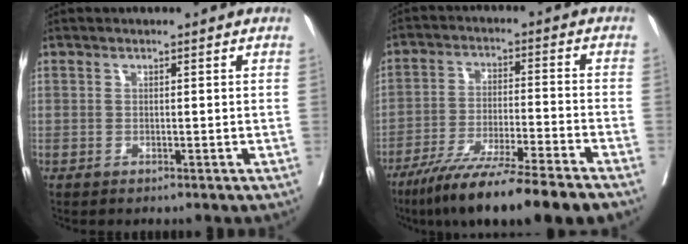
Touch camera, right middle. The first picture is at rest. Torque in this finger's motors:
{"motor_torque": [1.16, -0.98, 0.37, 0.14]}